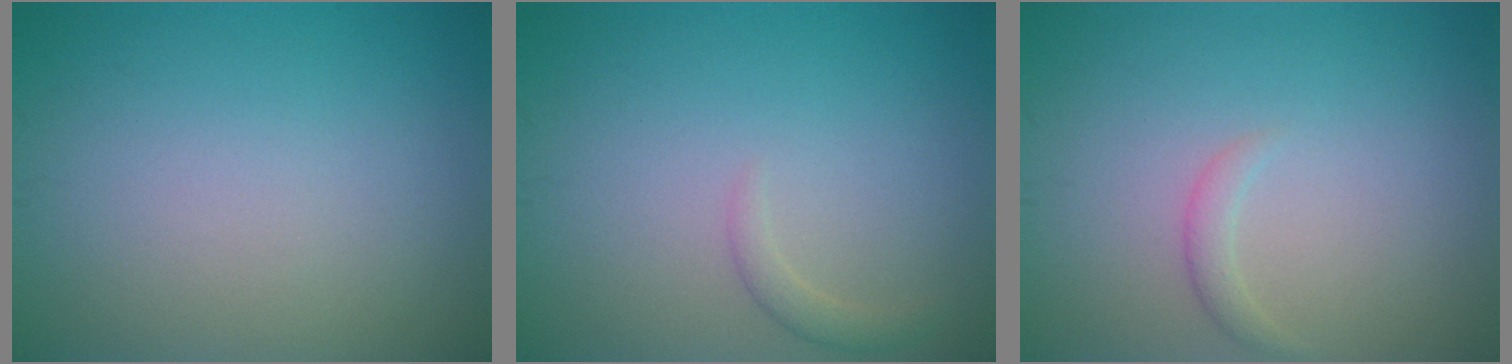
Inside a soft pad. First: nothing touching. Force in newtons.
{"total": 1.2, "press": 1.2, "slide": 0.1}
{"total": 1.1, "press": 1.1, "slide": 0.1}